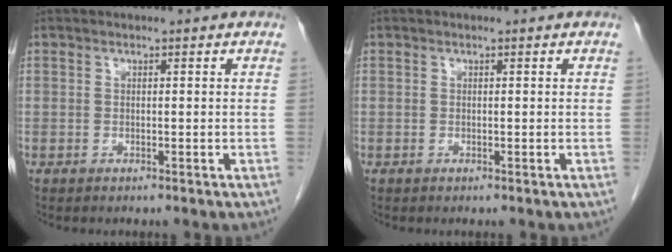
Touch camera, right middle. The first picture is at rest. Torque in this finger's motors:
{"motor_torque": [-0.21, 0.03, -0.04, -0.01]}